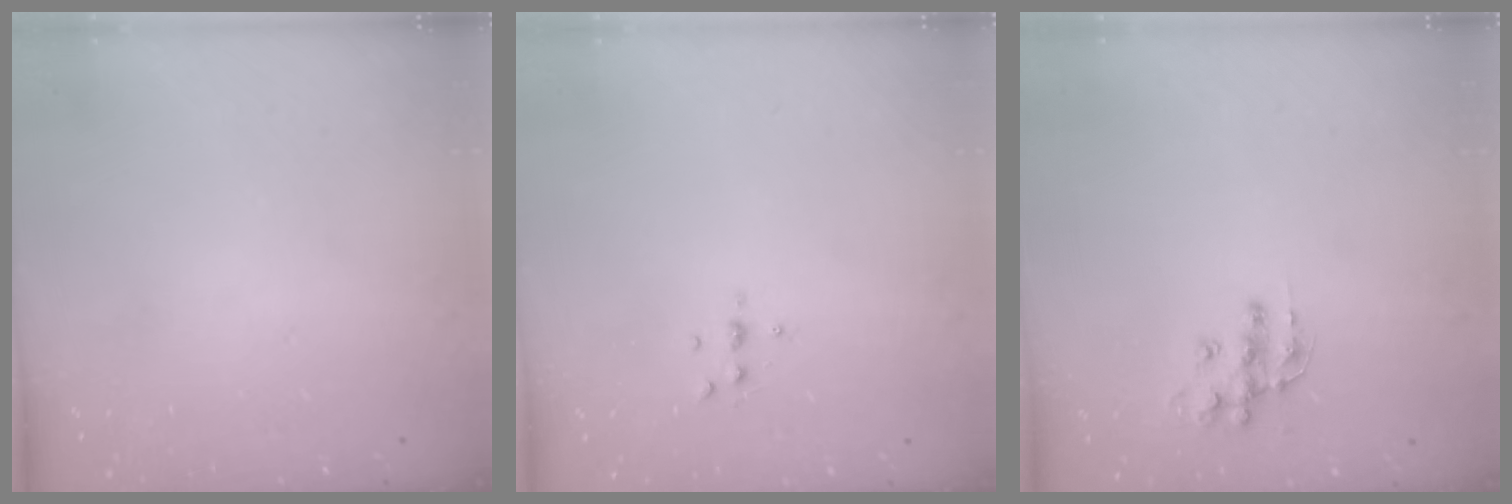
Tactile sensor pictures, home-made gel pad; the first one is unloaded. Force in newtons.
{"total": 3.9, "press": 3.9, "slide": 0.6}
{"total": 10.6, "press": 10.6, "slide": 0.6}